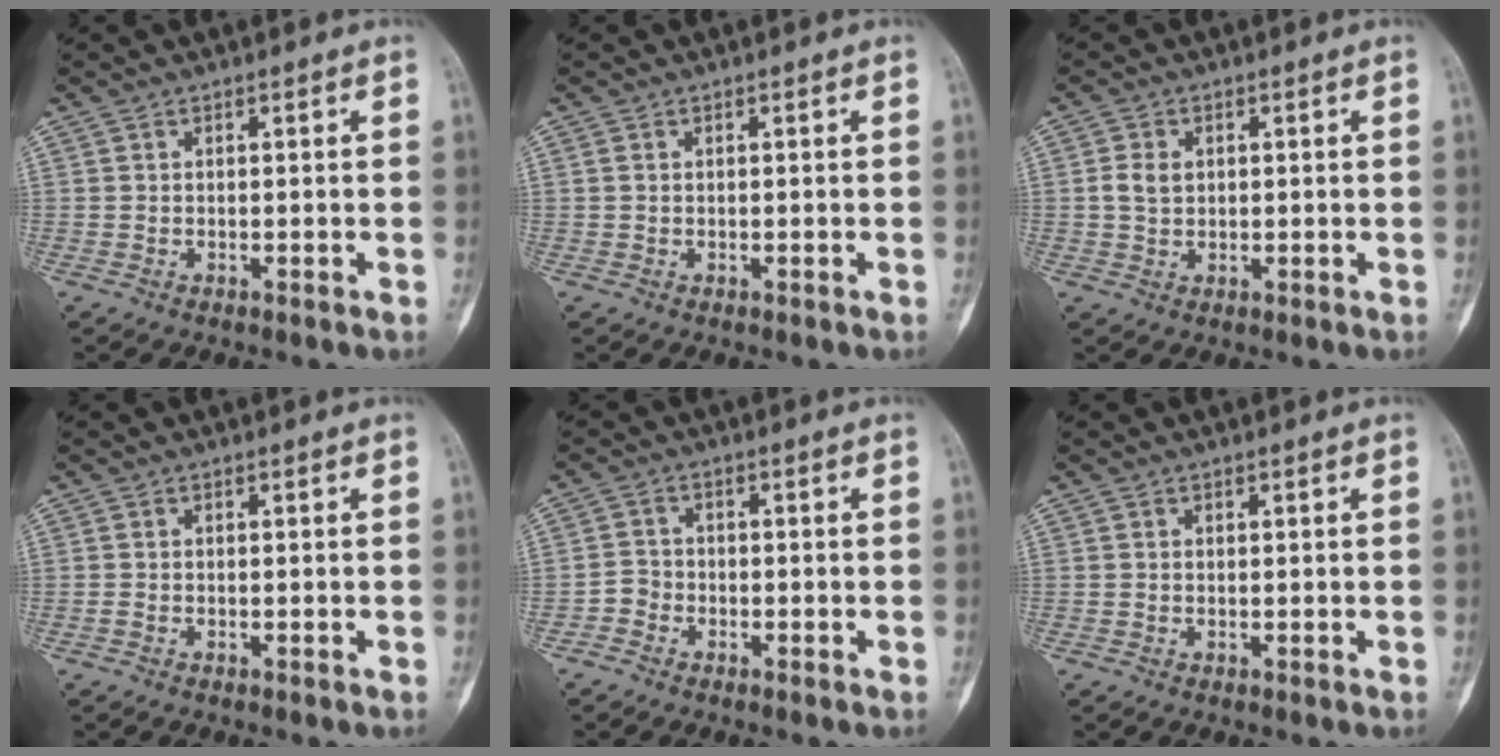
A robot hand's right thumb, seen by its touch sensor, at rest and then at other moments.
{"total": 0.6, "force": [0.2, 0.4, 0.4], "torque": [-0.011, 0.003, 0.006]}
{"total": 3.3, "force": [0.5, 2.5, 2.1], "torque": [-0.035, 0.004, 0.010]}
{"total": 0.0}
{"total": 2.4, "force": [-1.5, 1.9, 0.3], "torque": [0.001, 0.011, -0.038]}
{"total": 0.0}